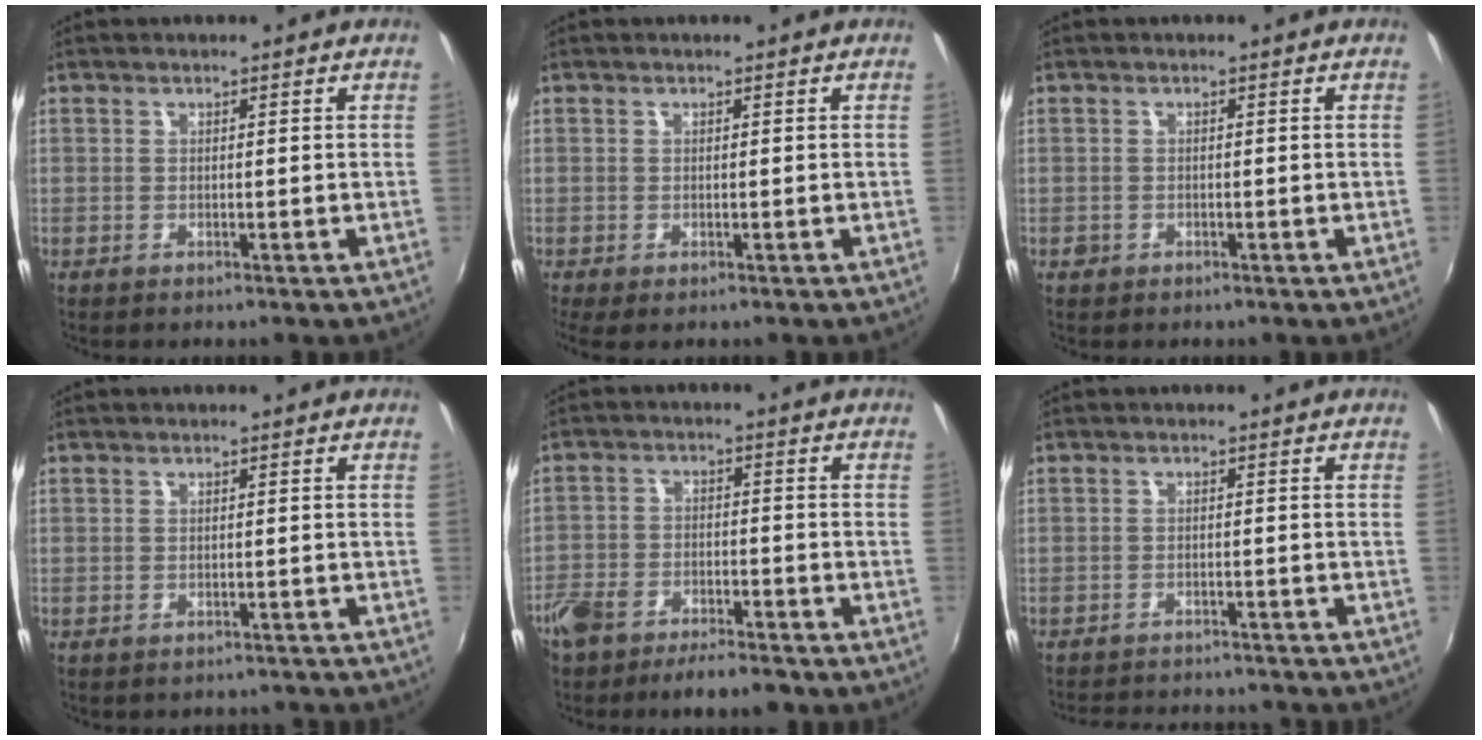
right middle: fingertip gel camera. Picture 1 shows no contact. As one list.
[{"total": 1.4, "force": [-0.4, 0.3, 1.3], "torque": [-0.025, -0.005, -0.005]}, {"total": 1.3, "force": [-0.7, 1.0, 0.3], "torque": [-0.008, -0.002, -0.011]}, {"total": 2.8, "force": [-2.5, 1.3, 0.7], "torque": [-0.011, -0.008, -0.028]}, {"total": 10.1, "force": [-7.8, 4.2, 4.9], "torque": [-0.119, -0.008, -0.135]}, {"total": 10.0, "force": [-9.1, 2.4, 3.2], "torque": [-0.077, -0.009, -0.129]}]